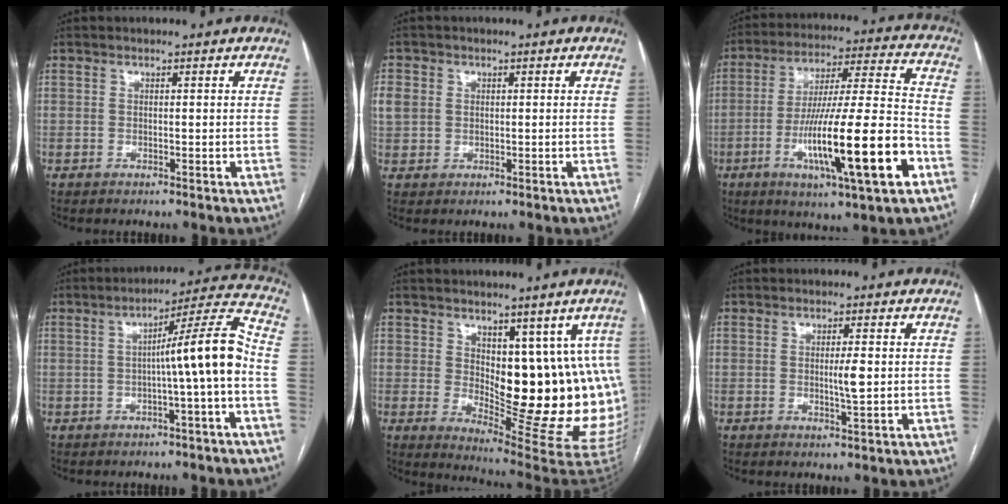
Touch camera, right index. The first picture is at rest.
{"total": 4.1, "force": [0.7, 3.6, 1.8], "torque": [-0.053, 0.015, 0.019]}
{"total": 21.0, "force": [-7.8, 1.0, 19.5], "torque": [-0.326, -0.016, -0.126]}
{"total": 9.6, "force": [-1.7, -1.0, 9.4], "torque": [-0.136, 0.026, -0.024]}
{"total": 17.4, "force": [2.5, 6.5, 15.9], "torque": [-0.164, -0.016, 0.051]}
{"total": 2.5, "force": [0.0, 0.2, 2.5], "torque": [-0.044, -0.003, 0.000]}